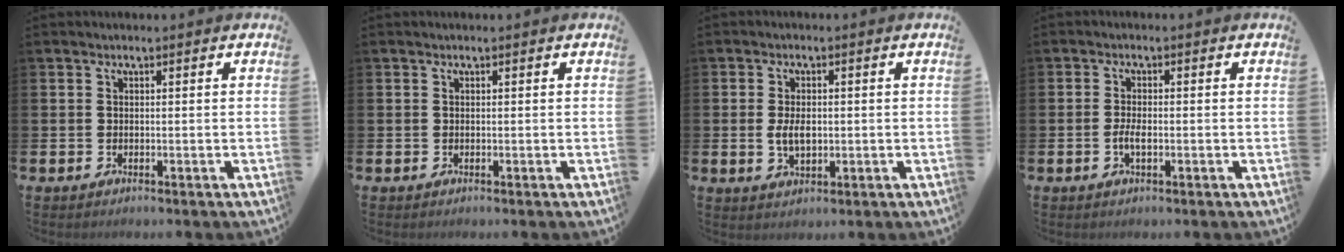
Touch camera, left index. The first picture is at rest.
{"total": 0.0}
{"total": 3.5, "force": [0.1, 2.0, 2.8], "torque": [-0.044, 0.003, -0.003]}
{"total": 2.1, "force": [-0.6, 0.8, 1.8], "torque": [-0.031, -0.001, -0.011]}